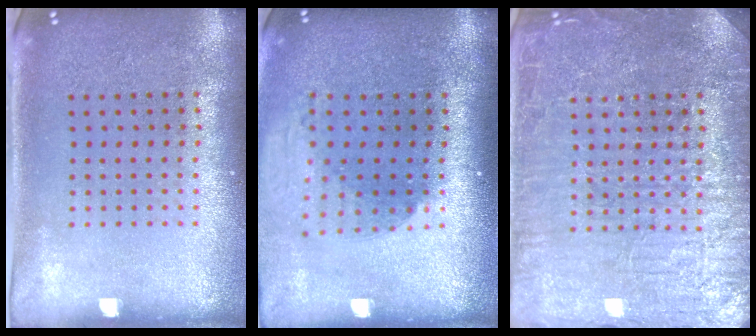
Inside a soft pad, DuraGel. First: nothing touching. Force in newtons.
{"total": 2.0, "press": 1.5, "slide": 1.3}
{"total": 5.4, "press": 5.4, "slide": 0.8}